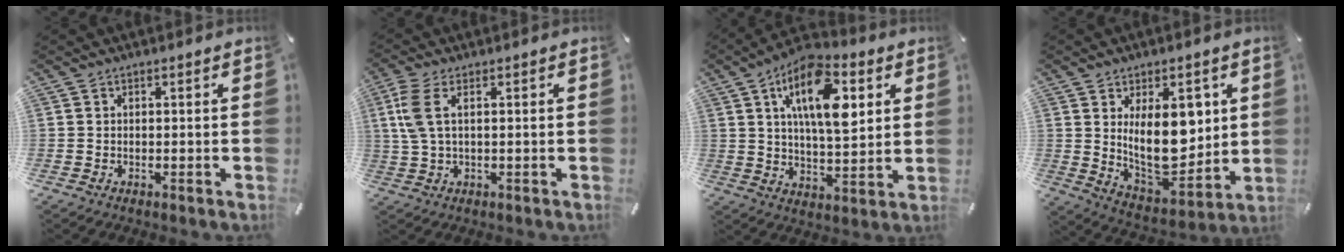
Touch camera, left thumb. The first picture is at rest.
{"total": 5.6, "force": [1.2, 2.0, 5.1], "torque": [-0.121, -0.004, 0.017]}
{"total": 16.1, "force": [6.6, 7.7, 12.5], "torque": [-0.206, -0.010, 0.109]}
{"total": 16.1, "force": [4.2, 8.7, 12.9], "torque": [-0.200, -0.038, 0.070]}